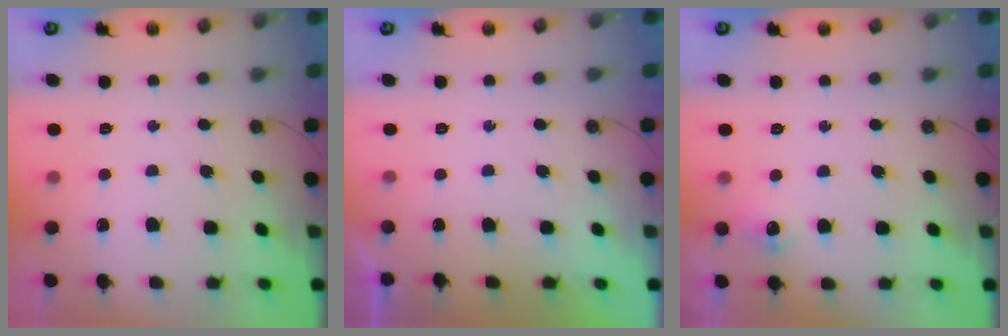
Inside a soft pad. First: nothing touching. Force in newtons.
{"total": 0.0}
{"total": 6.3, "press": 6.3, "slide": 0.8}